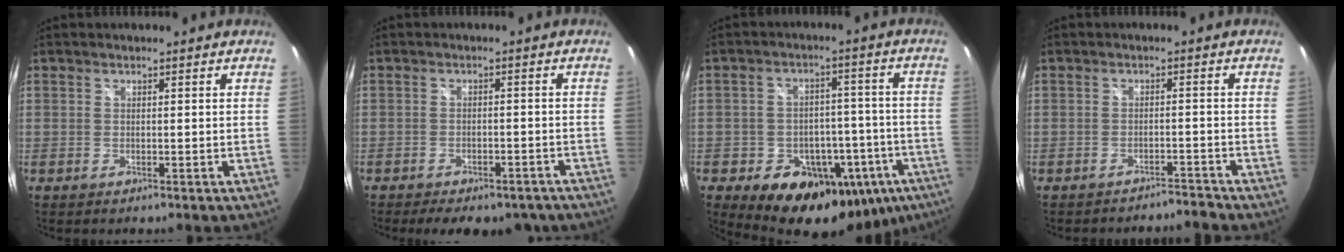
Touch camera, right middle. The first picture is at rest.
{"total": 11.3, "force": [-8.8, 4.5, 5.4], "torque": [-0.105, -0.013, -0.106]}
{"total": 18.8, "force": [-9.1, 13.1, 10.0], "torque": [-0.174, 0.016, -0.101]}
{"total": 2.0, "force": [-2.0, -0.2, -0.4], "torque": [0.003, 0.002, -0.030]}